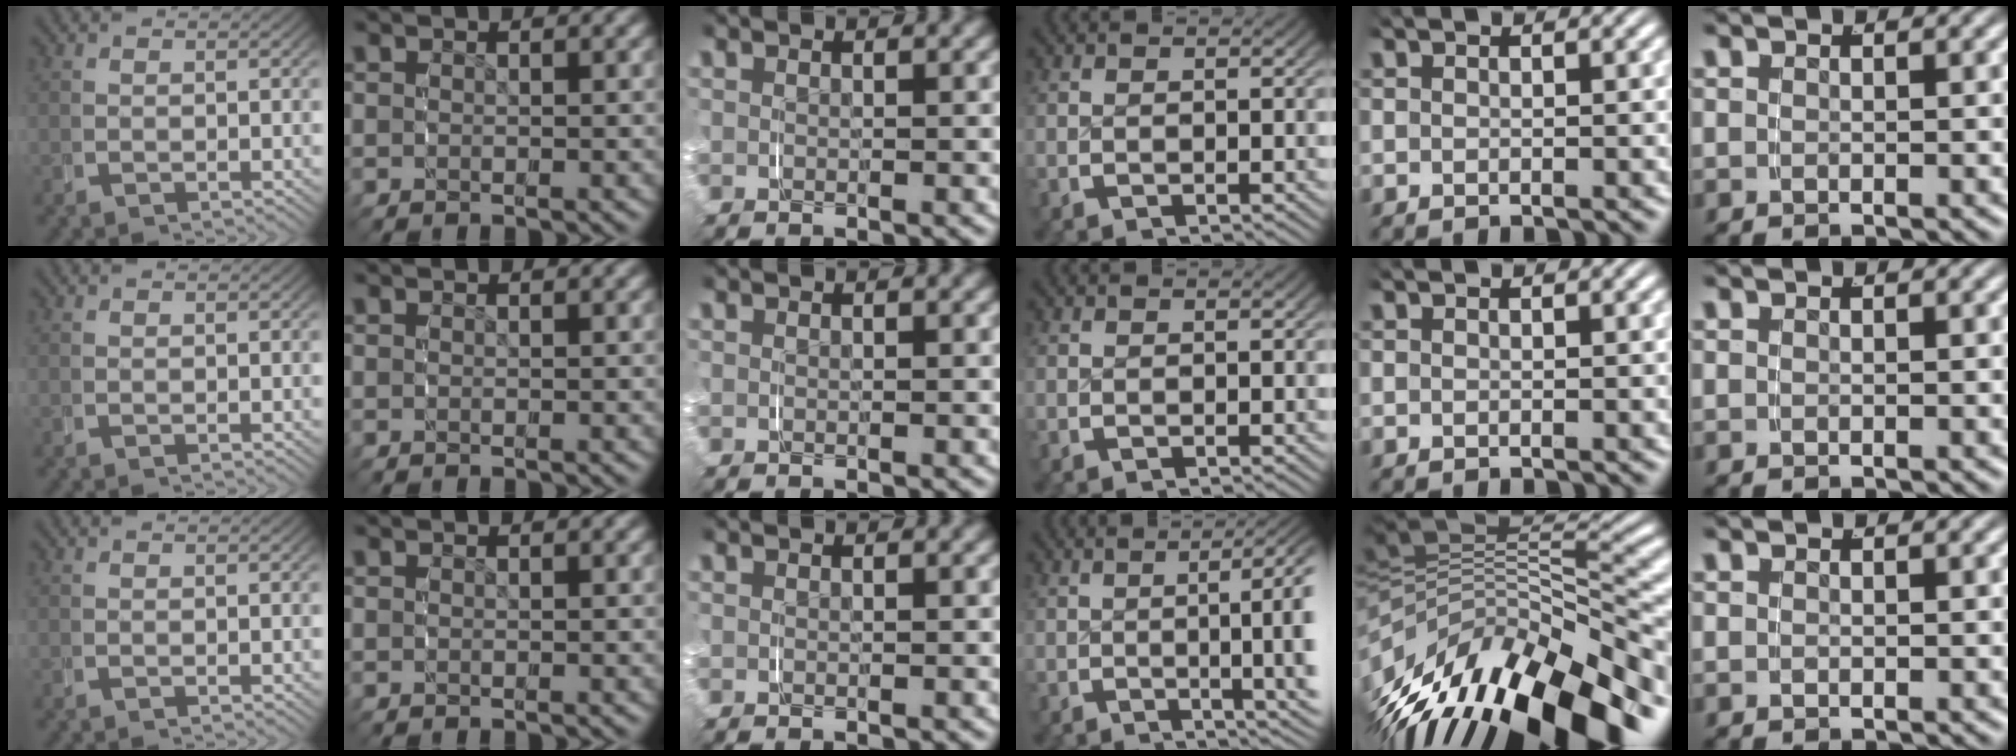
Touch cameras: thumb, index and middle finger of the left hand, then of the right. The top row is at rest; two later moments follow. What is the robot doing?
{"motion": "grasp_and_lifting", "object": "keyboard"}